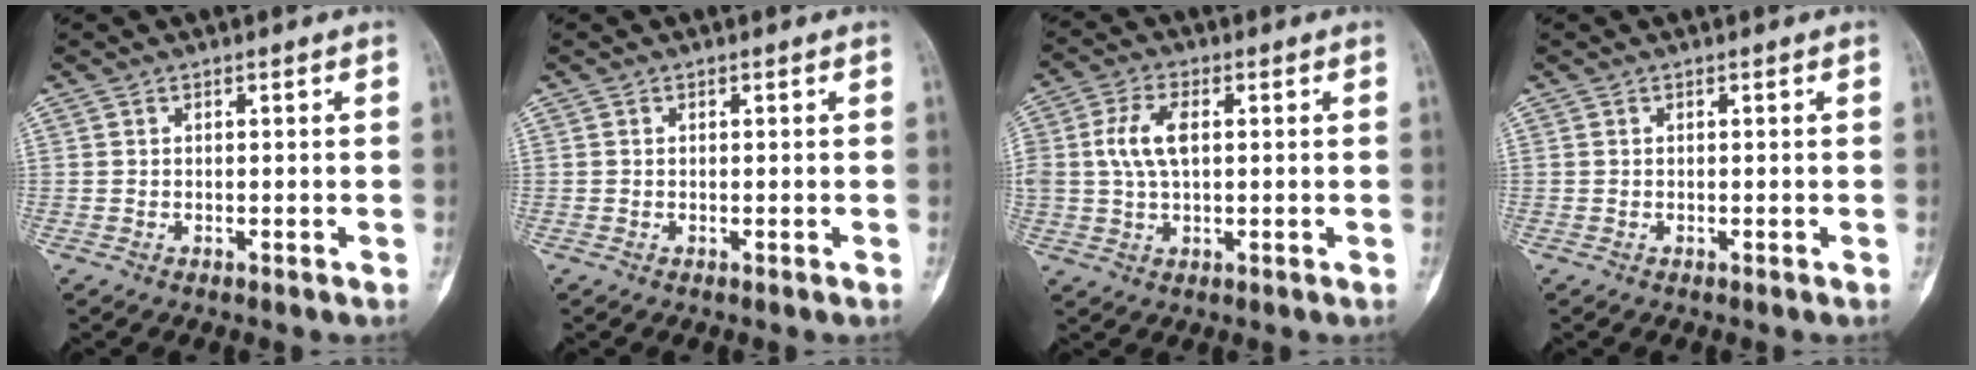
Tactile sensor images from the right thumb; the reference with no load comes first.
{"total": 0.0}
{"total": 7.3, "force": [1.1, 4.0, 6.0], "torque": [-0.125, 0.009, 0.020]}
{"total": 0.0}